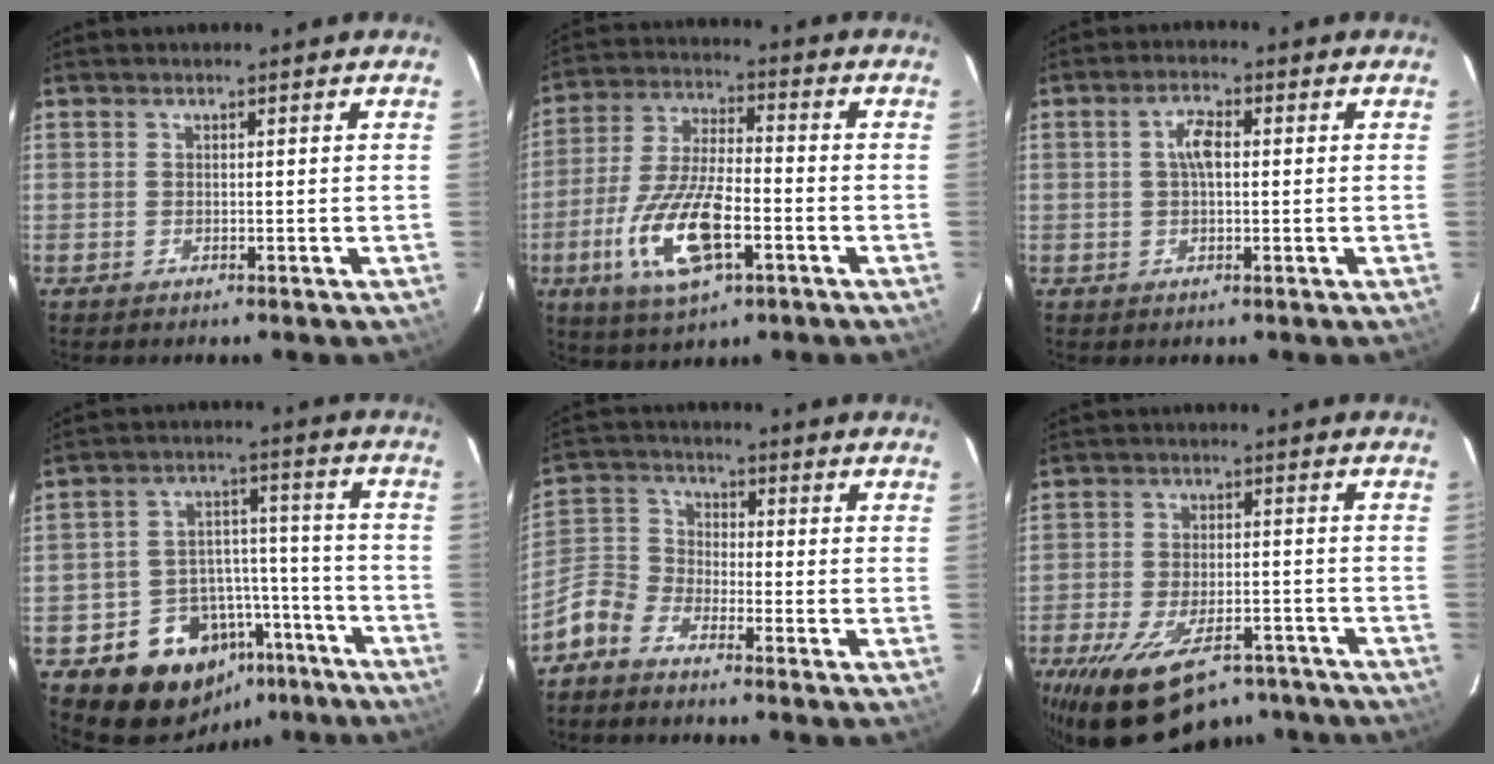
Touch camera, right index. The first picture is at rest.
{"total": 15.2, "force": [-5.5, 5.7, 13.0], "torque": [-0.279, -0.013, -0.100]}
{"total": 3.7, "force": [0.4, 1.6, 3.3], "torque": [-0.065, 0.011, 0.007]}
{"total": 16.4, "force": [-10.8, 11.3, 5.0], "torque": [-0.105, 0.064, -0.133]}
{"total": 7.0, "force": [-5.2, 3.9, 2.8], "torque": [-0.069, 0.014, -0.123]}
{"total": 17.5, "force": [-12.6, 8.0, 9.1], "torque": [-0.185, -0.018, -0.186]}